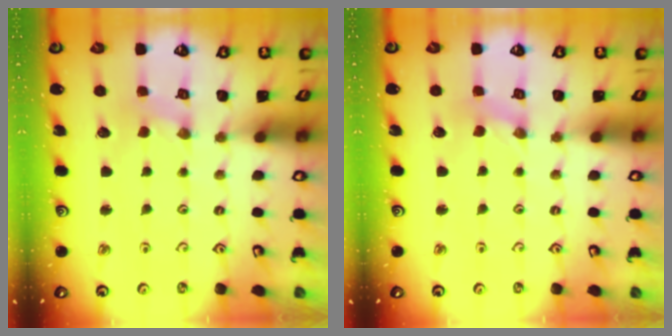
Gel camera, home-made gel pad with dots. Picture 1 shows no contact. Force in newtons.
{"total": 0.0}